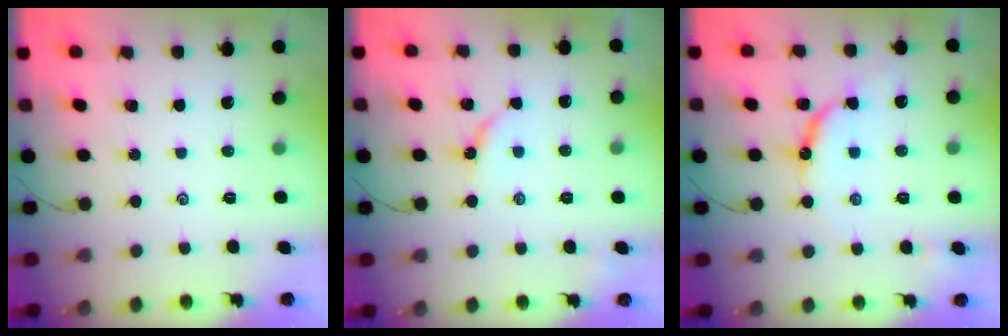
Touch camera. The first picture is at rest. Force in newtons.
{"total": 2.7, "press": 2.7, "slide": 0.4}
{"total": 10.8, "press": 10.8, "slide": 1.0}